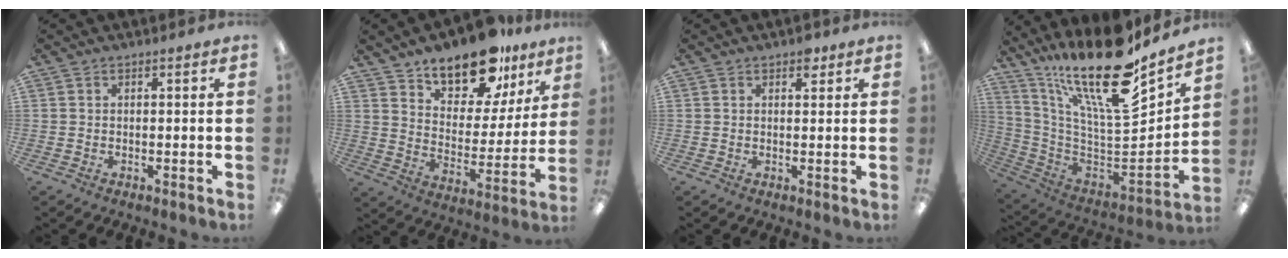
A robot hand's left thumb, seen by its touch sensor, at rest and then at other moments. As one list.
[{"total": 16.4, "force": [13.5, 6.7, 6.5], "torque": [-0.102, -0.098, 0.235]}, {"total": 2.6, "force": [1.6, 1.3, 1.5], "torque": [-0.007, -0.006, 0.022]}, {"total": 24.7, "force": [16.9, 6.9, 16.6], "torque": [-0.269, -0.129, 0.281]}]